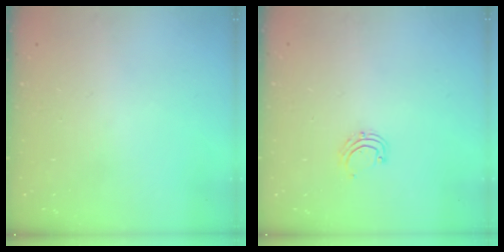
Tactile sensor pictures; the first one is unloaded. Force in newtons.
{"total": 4.6, "press": 4.5, "slide": 0.5}